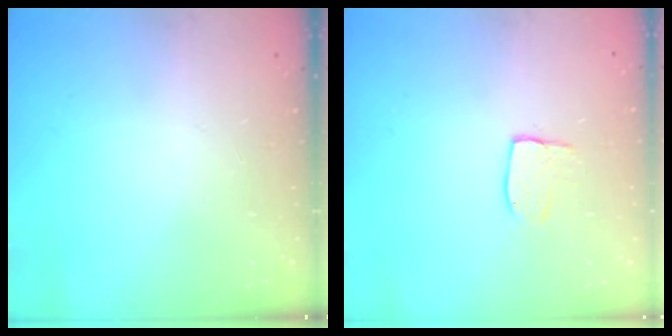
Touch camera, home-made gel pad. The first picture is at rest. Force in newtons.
{"total": 6.3, "press": 6.3, "slide": 0.2}